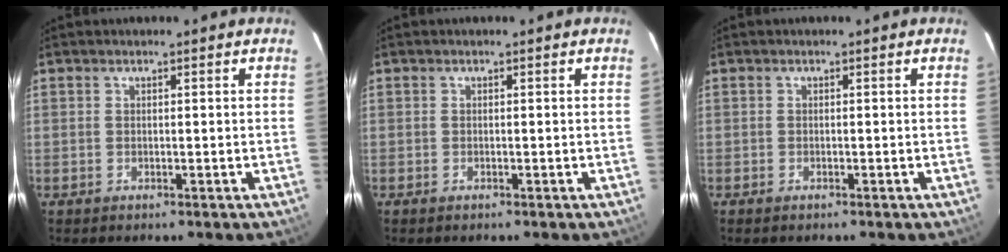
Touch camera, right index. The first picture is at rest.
{"total": 0.0}
{"total": 0.7, "force": [-0.6, 0.2, 0.3], "torque": [-0.008, -0.003, -0.012]}